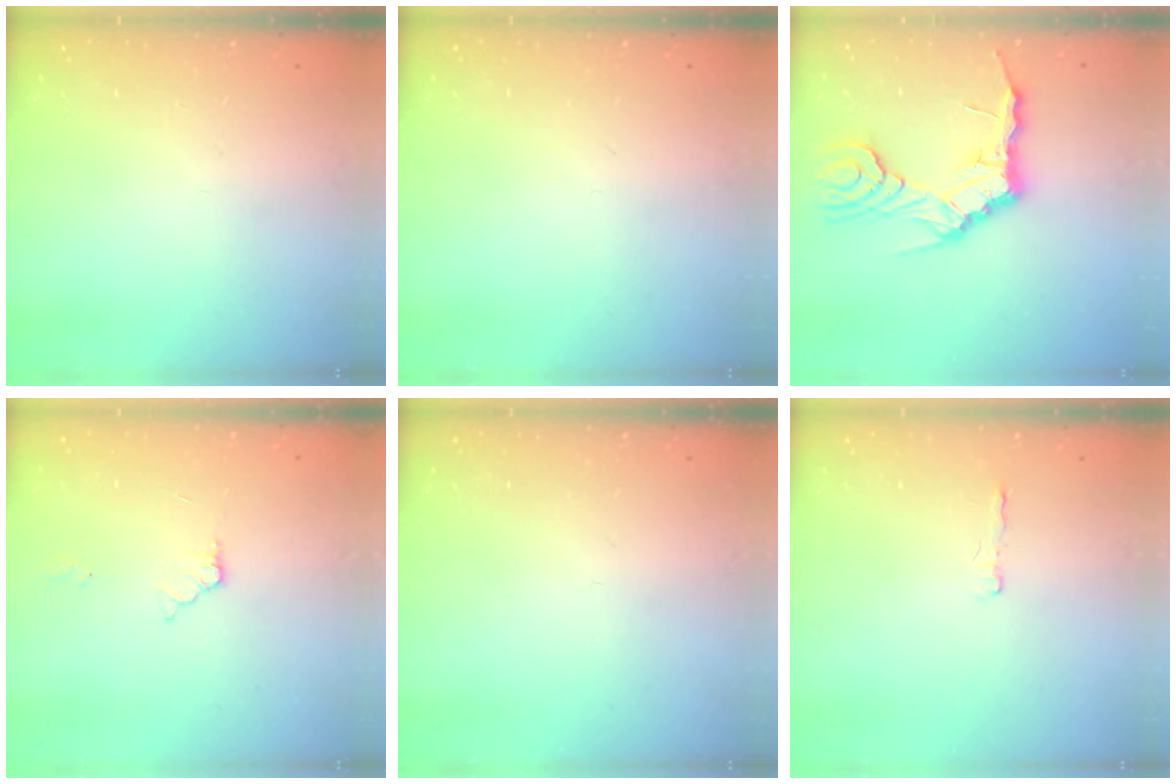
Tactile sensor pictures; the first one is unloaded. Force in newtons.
{"total": 0.0}
{"total": 11.2, "press": 11.1, "slide": 1.3}
{"total": 3.7, "press": 3.7, "slide": 0.4}
{"total": 0.0}
{"total": 2.0, "press": 2.0, "slide": 0.5}